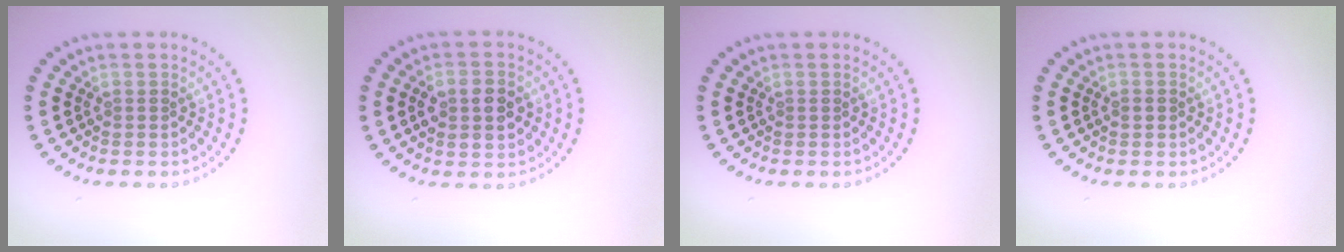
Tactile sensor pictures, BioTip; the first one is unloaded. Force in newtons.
{"total": 3.8, "press": 3.8, "slide": 0.3}
{"total": 0.0}
{"total": 1.0, "press": 1.0, "slide": 0.0}